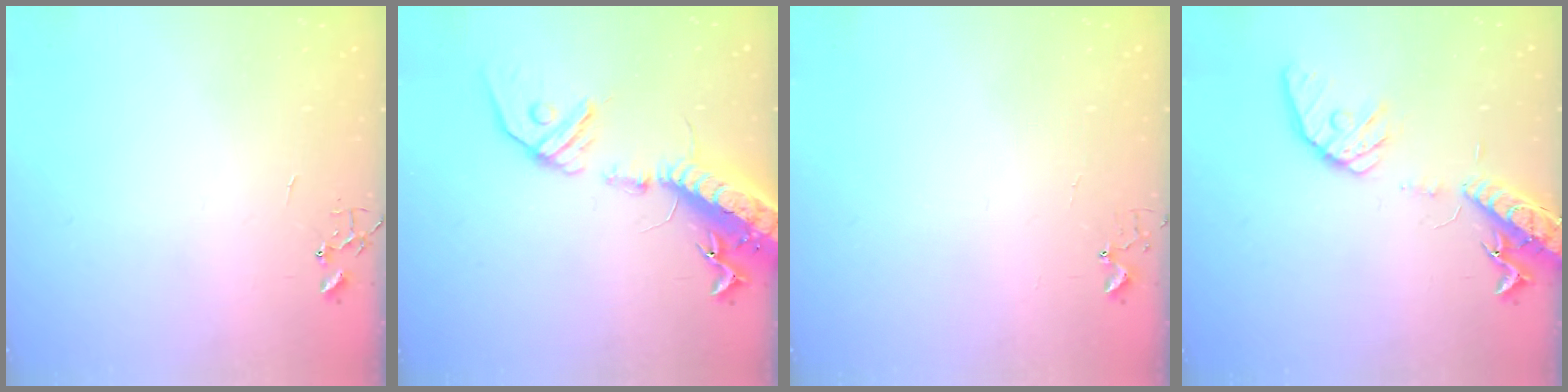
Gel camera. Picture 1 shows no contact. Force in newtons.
{"total": 20.4, "press": 19.9, "slide": 4.3}
{"total": 3.8, "press": 3.8, "slide": 0.3}
{"total": 16.1, "press": 15.8, "slide": 3.0}